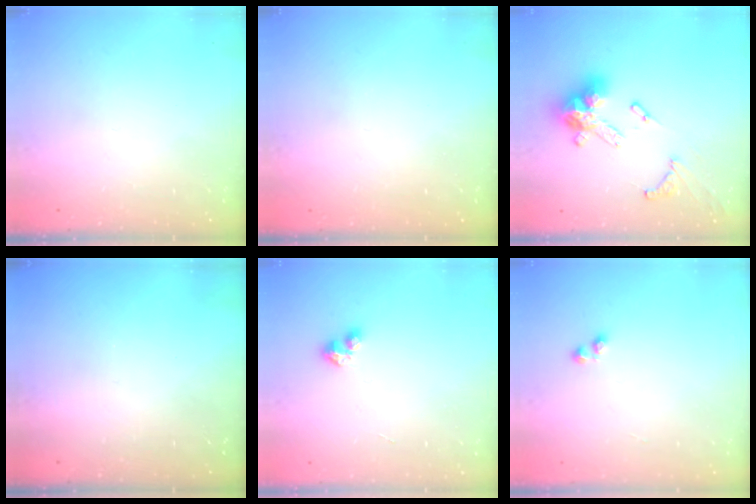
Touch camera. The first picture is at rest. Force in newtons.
{"total": 0.7, "press": 0.6, "slide": 0.4}
{"total": 16.1, "press": 16.0, "slide": 1.8}
{"total": 0.0}
{"total": 2.8, "press": 2.8, "slide": 0.2}
{"total": 1.6, "press": 1.5, "slide": 0.4}